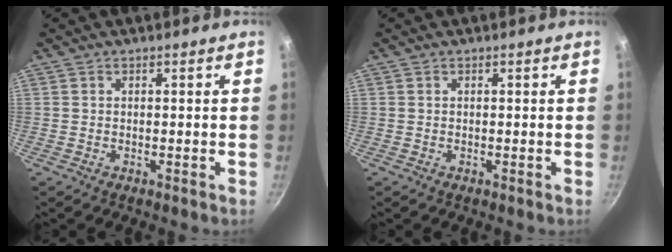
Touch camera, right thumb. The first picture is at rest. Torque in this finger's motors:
{"motor_torque": [-0.01, 0.01, 0.00, 0.00, 0.00]}